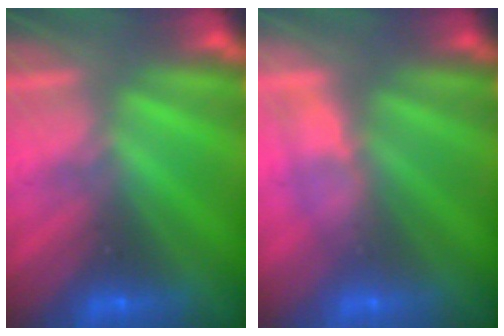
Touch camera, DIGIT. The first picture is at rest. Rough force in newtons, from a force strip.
{"total": 3.0}